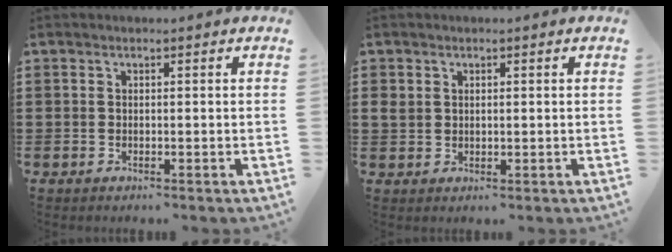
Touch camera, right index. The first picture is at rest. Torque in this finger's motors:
{"motor_torque": [0.00, 0.10, 0.10, 0.02]}